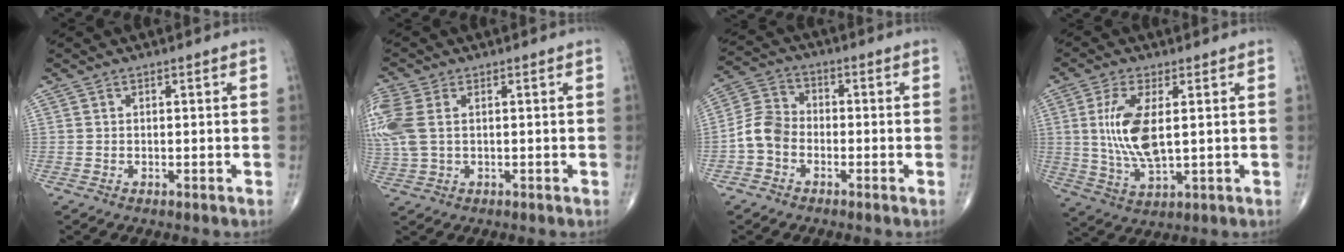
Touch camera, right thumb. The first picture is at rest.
{"total": 8.8, "force": [1.7, 5.4, 6.7], "torque": [-0.203, 0.016, 0.041]}
{"total": 6.4, "force": [-2.1, 4.9, 3.5], "torque": [-0.059, 0.024, -0.053]}
{"total": 10.6, "force": [1.4, 4.1, 9.6], "torque": [-0.202, -0.020, 0.034]}